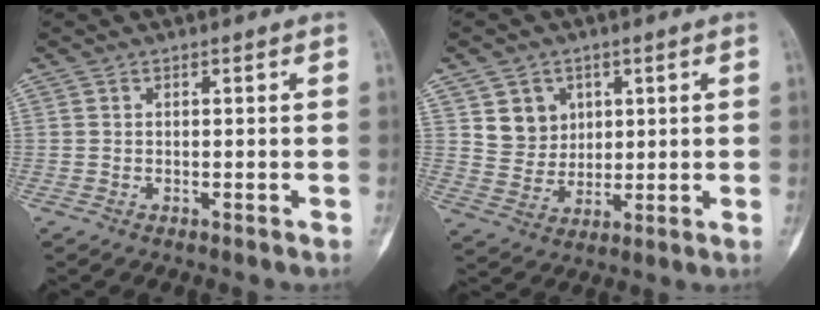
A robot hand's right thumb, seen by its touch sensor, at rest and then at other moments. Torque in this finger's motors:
{"motor_torque": [0.02, -0.06, -0.20, -0.53, 0.03]}